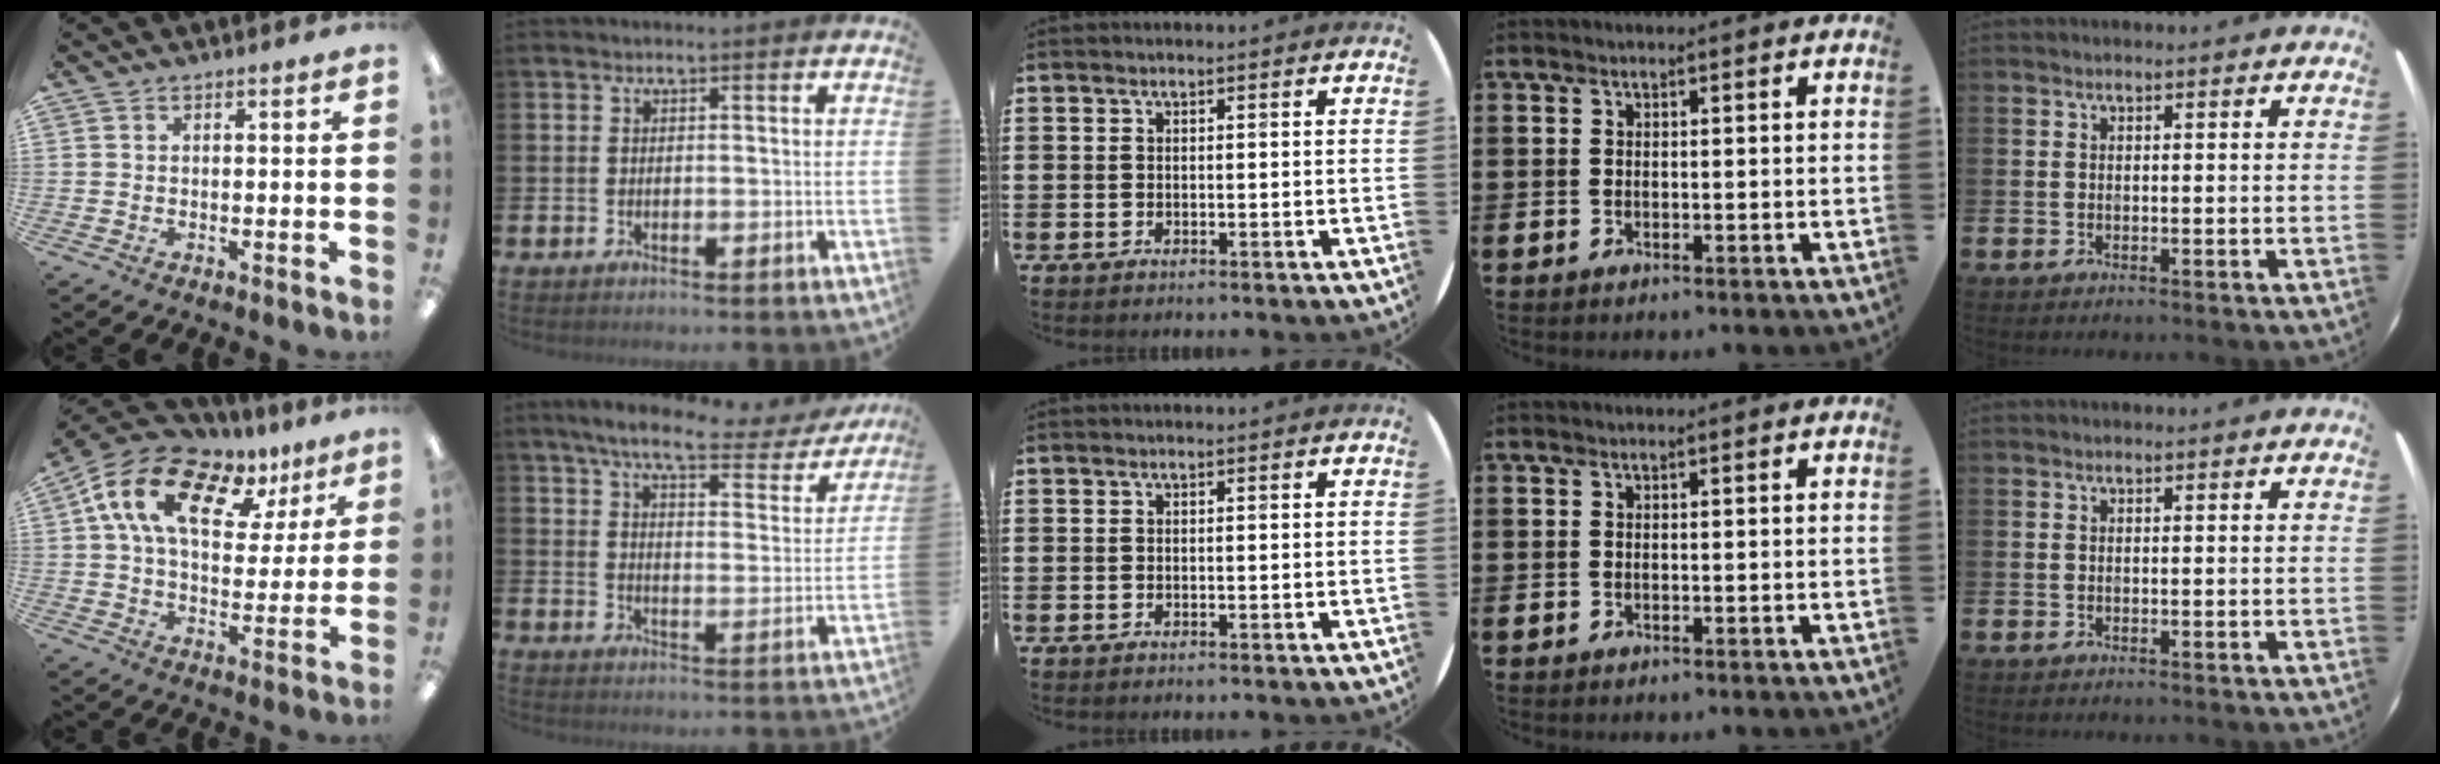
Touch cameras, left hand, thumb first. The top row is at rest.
{"thumb": {"total": 17.6, "force": [8.7, 10.1, 11.5], "torque": [-0.220, -0.023, 0.156]}, "index": {"total": 7.2, "force": [6.1, 1.5, 3.5], "torque": [-0.080, -0.035, 0.097]}}